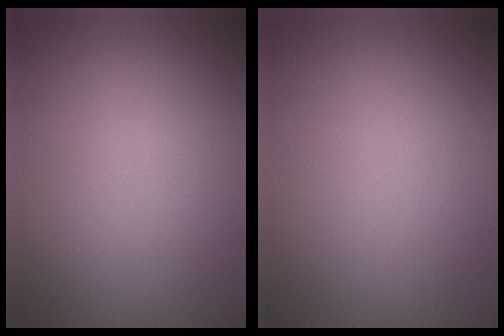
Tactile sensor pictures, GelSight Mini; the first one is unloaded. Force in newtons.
{"total": 0.0}